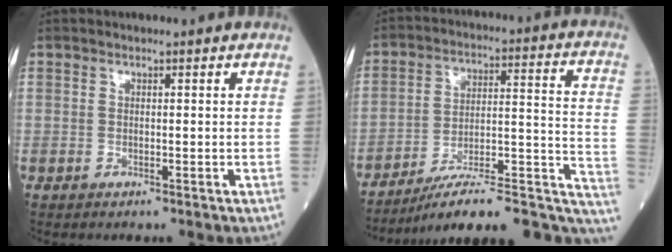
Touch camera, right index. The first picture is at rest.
{"total": 19.4, "force": [-15.0, 4.0, 11.6], "torque": [-0.098, 0.047, -0.217]}